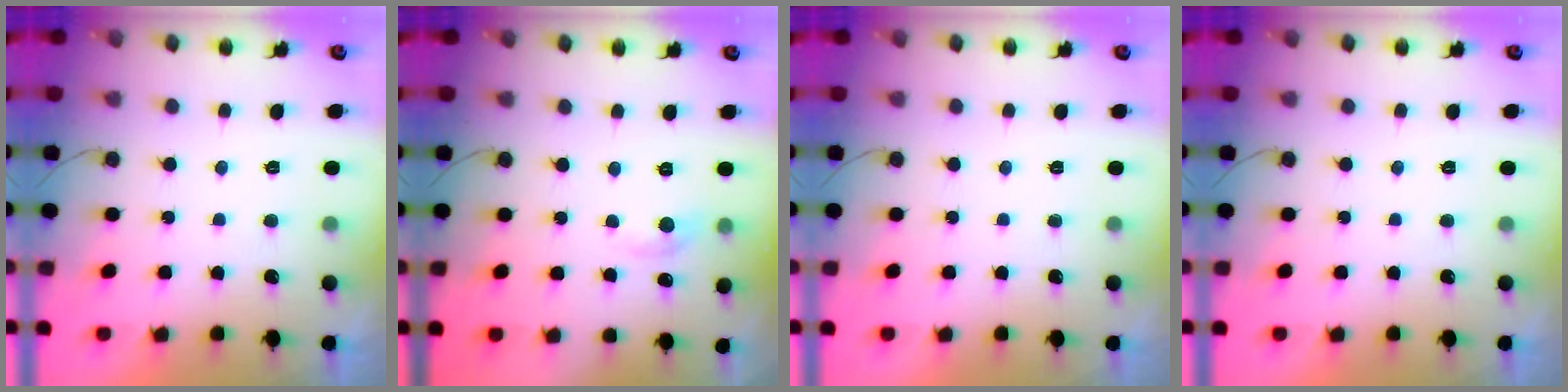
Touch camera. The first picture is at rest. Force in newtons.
{"total": 5.0, "press": 4.9, "slide": 0.6}
{"total": 0.0}
{"total": 0.0}